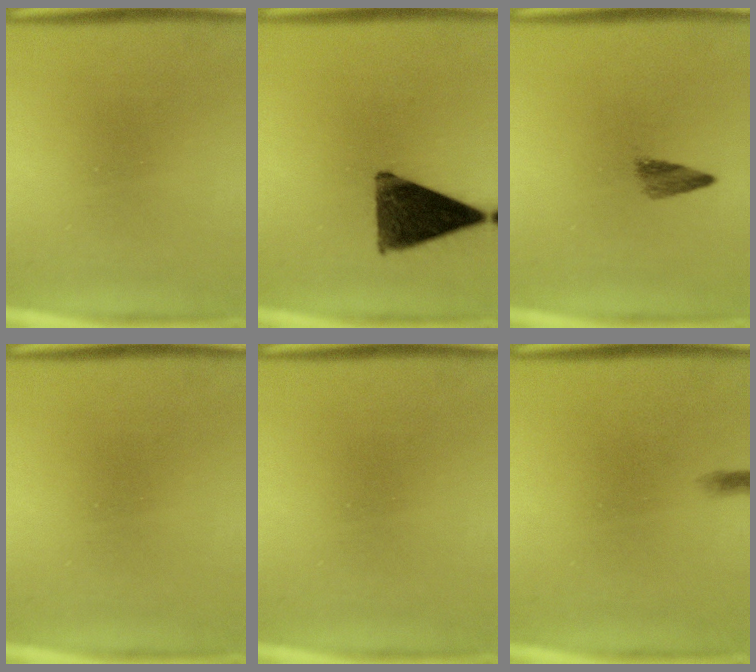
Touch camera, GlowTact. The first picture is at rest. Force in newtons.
{"total": 12.8}
{"total": 2.4}
{"total": 0.0}
{"total": 0.0}
{"total": 0.6}